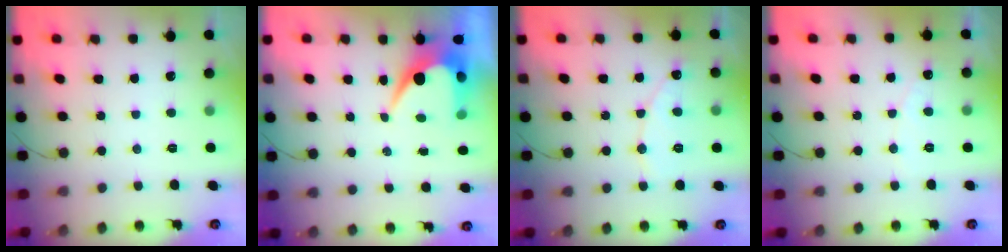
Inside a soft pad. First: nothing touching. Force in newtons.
{"total": 7.5, "press": 7.4, "slide": 0.4}
{"total": 6.4, "press": 6.4, "slide": 0.6}
{"total": 2.5, "press": 2.5, "slide": 0.1}